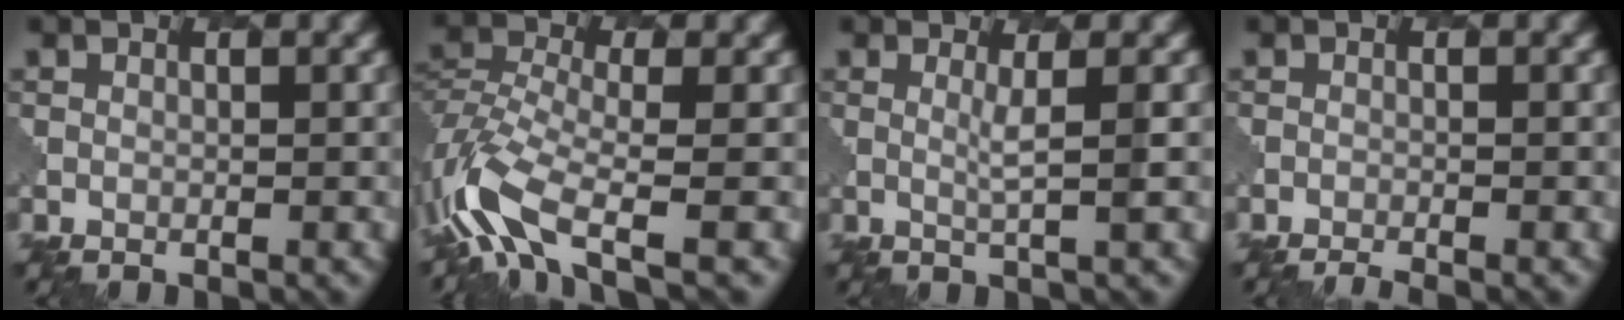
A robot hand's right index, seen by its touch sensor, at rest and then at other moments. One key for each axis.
{"total": 7.4, "fx": -4.1, "fy": 2.9, "fz": 5.4, "tx": -0.121, "ty": -0.007, "tz": -0.094}
{"total": 1.6, "fx": 0.5, "fy": 0.2, "fz": 1.4, "tx": -0.028, "ty": -0.004, "tz": 0.007}
{"total": 1.3, "fx": -1.2, "fy": 0.2, "fz": 0.4, "tx": 0.000, "ty": -0.001, "tz": -0.023}